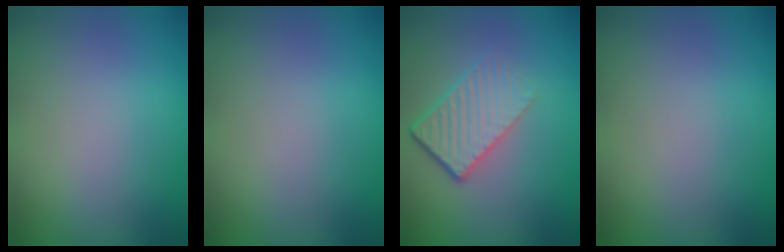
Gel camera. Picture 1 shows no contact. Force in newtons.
{"total": 0.0}
{"total": 4.3, "press": 2.9, "slide": 3.1}
{"total": 0.0}